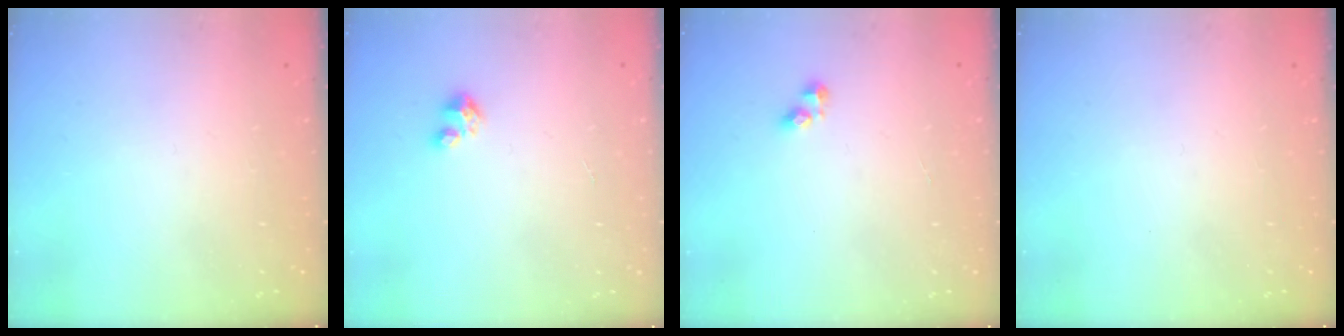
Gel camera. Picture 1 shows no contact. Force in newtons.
{"total": 3.1, "press": 3.1, "slide": 0.1}
{"total": 2.9, "press": 2.9, "slide": 0.4}
{"total": 0.0}